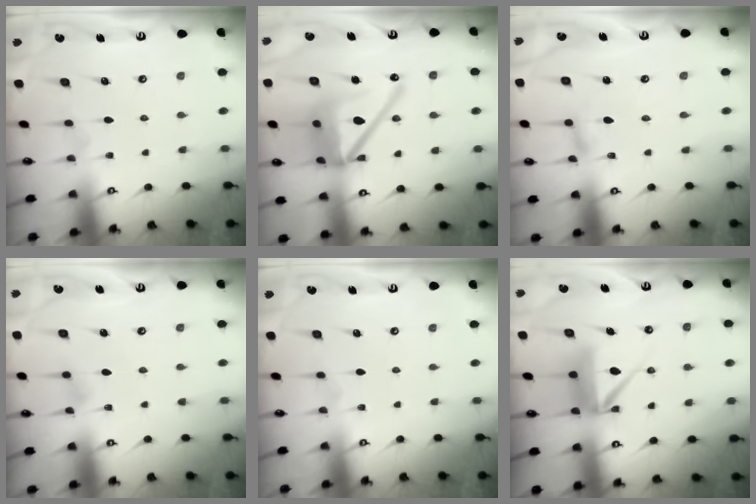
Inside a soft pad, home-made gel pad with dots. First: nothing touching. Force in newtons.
{"total": 19.2, "press": 19.1, "slide": 2.4}
{"total": 2.0, "press": 2.0, "slide": 0.2}
{"total": 3.5, "press": 3.5, "slide": 0.4}
{"total": 0.0}
{"total": 9.0, "press": 8.9, "slide": 0.9}